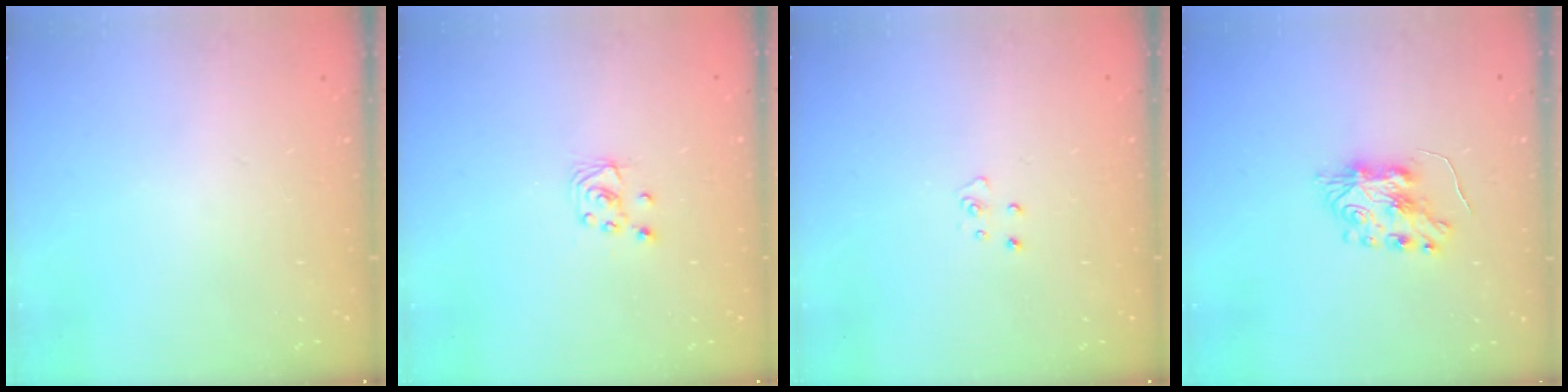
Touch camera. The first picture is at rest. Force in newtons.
{"total": 2.7, "press": 2.7, "slide": 0.2}
{"total": 3.9, "press": 3.9, "slide": 0.3}
{"total": 8.7, "press": 8.6, "slide": 0.9}